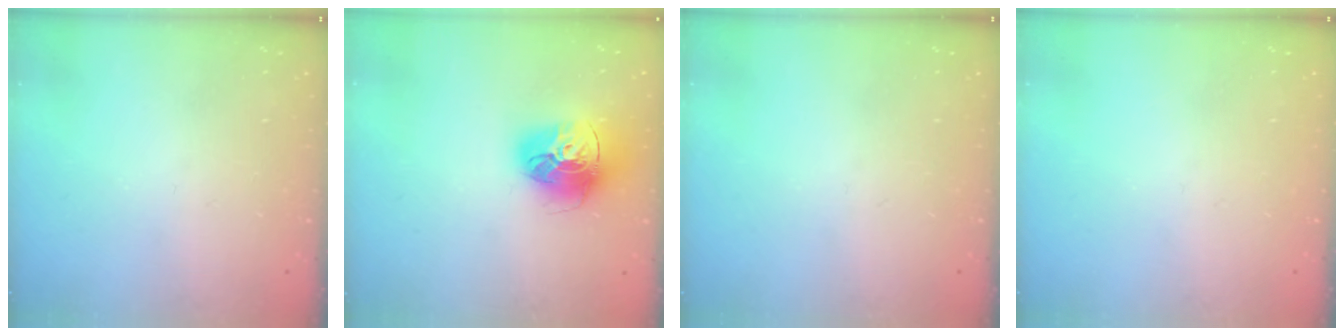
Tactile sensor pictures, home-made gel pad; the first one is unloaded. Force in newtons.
{"total": 17.0, "press": 16.9, "slide": 1.7}
{"total": 0.0}
{"total": 0.0}